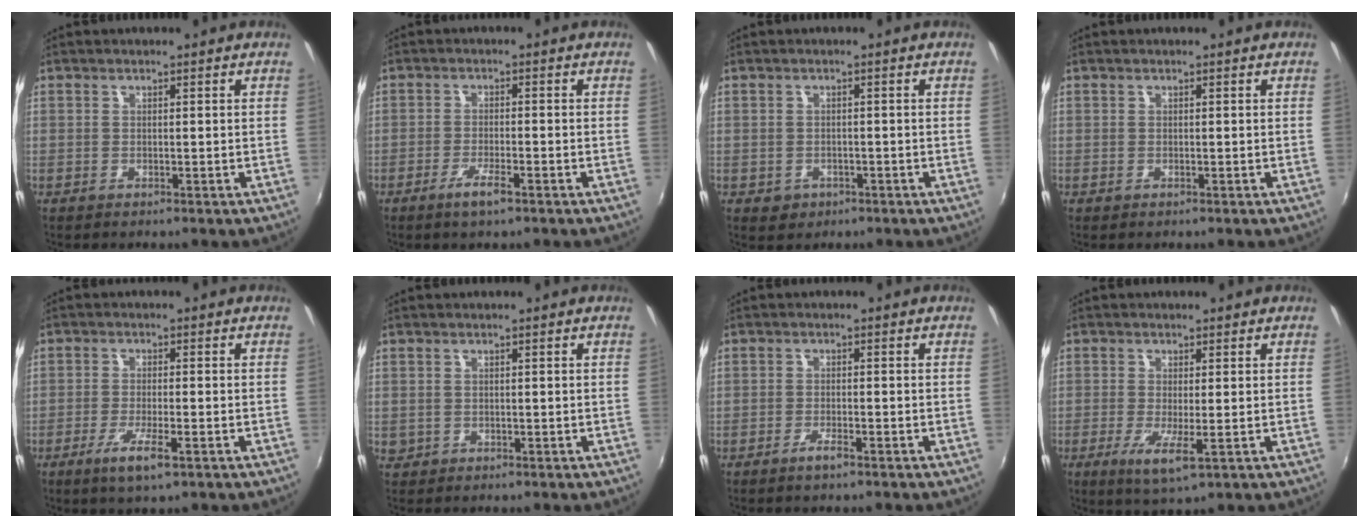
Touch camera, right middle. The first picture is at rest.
{"total": 4.0, "force": [-2.6, 0.6, 3.0], "torque": [-0.068, -0.007, -0.050]}
{"total": 2.9, "force": [-1.1, 2.5, 1.0], "torque": [-0.024, -0.003, -0.012]}
{"total": 0.0}
{"total": 5.6, "force": [-3.0, 0.9, 4.6], "torque": [-0.099, -0.015, -0.056]}
{"total": 1.2, "force": [-0.1, 1.2, 0.3], "torque": [-0.005, -0.002, -0.002]}
{"total": 2.1, "force": [-1.6, 0.2, 1.4], "torque": [-0.034, -0.002, -0.032]}
{"total": 5.1, "force": [-1.6, 0.6, 4.8], "torque": [-0.101, -0.018, -0.028]}